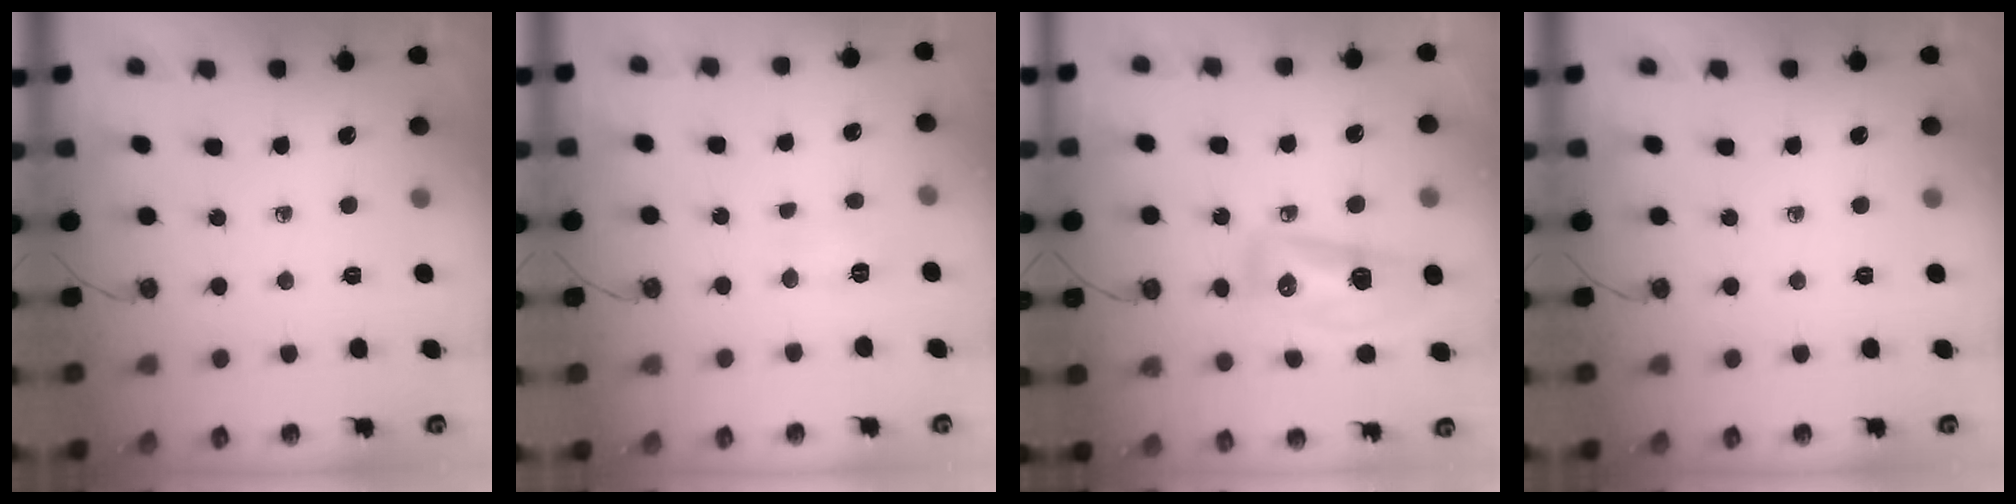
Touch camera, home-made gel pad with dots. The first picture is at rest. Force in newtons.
{"total": 6.2, "press": 6.2, "slide": 0.5}
{"total": 14.2, "press": 12.9, "slide": 6.0}
{"total": 0.0}